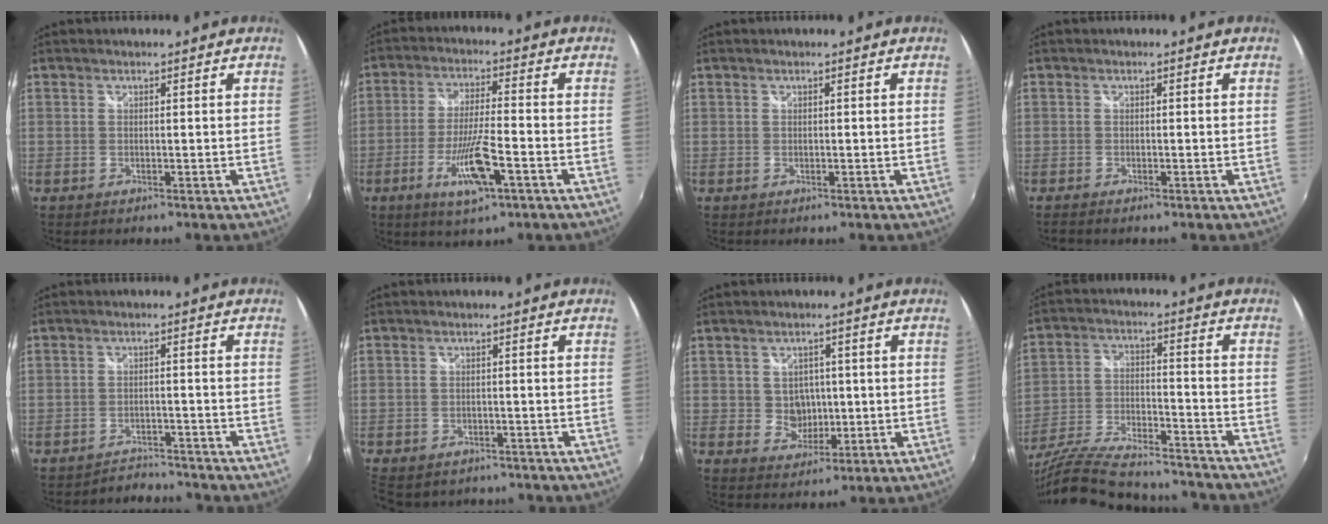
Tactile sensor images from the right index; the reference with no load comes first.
{"total": 10.4, "force": [-4.7, 1.8, 9.1], "torque": [-0.179, -0.014, -0.084]}
{"total": 0.0}
{"total": 1.4, "force": [-1.3, 0.2, 0.3], "torque": [-0.010, -0.011, -0.024]}
{"total": 4.8, "force": [-4.7, 0.8, -0.7], "torque": [0.000, 0.001, -0.076]}
{"total": 8.0, "force": [-6.2, 4.2, 2.5], "torque": [-0.075, -0.019, -0.093]}
{"total": 4.7, "force": [0.0, 4.4, 1.6], "torque": [-0.032, 0.007, 0.008]}
{"total": 25.3, "force": [-21.9, 6.0, 11.2], "torque": [-0.214, -0.043, -0.332]}